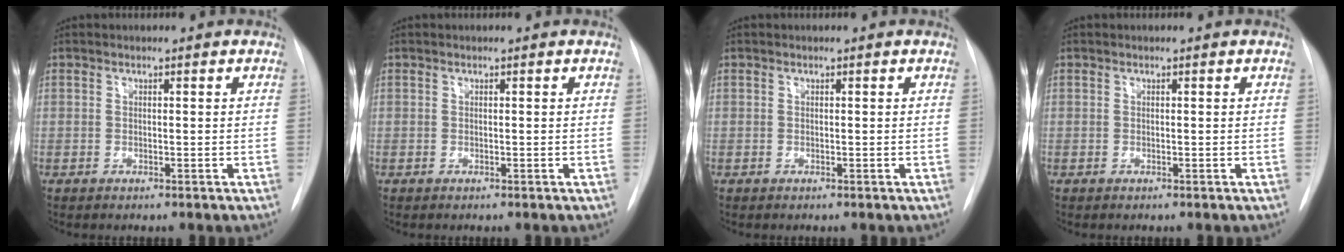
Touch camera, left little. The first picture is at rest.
{"total": 0.0}
{"total": 0.0}
{"total": 0.0}